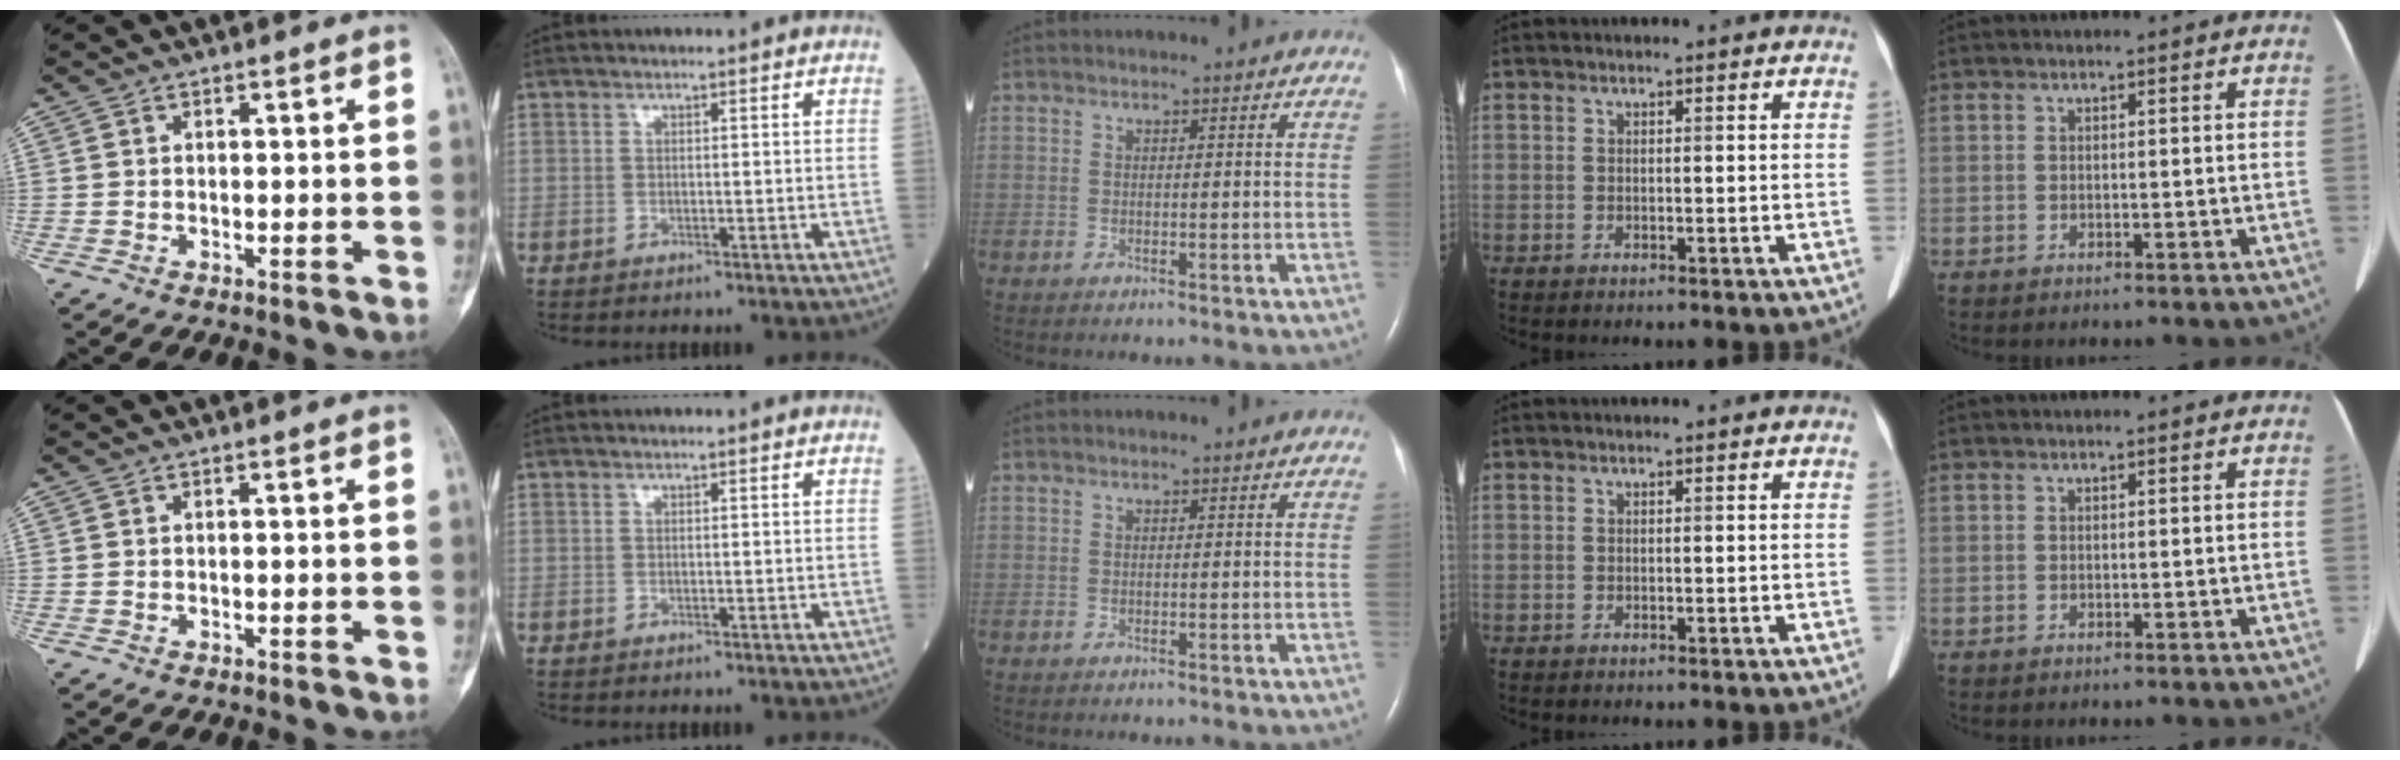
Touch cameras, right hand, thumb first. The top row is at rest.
{}